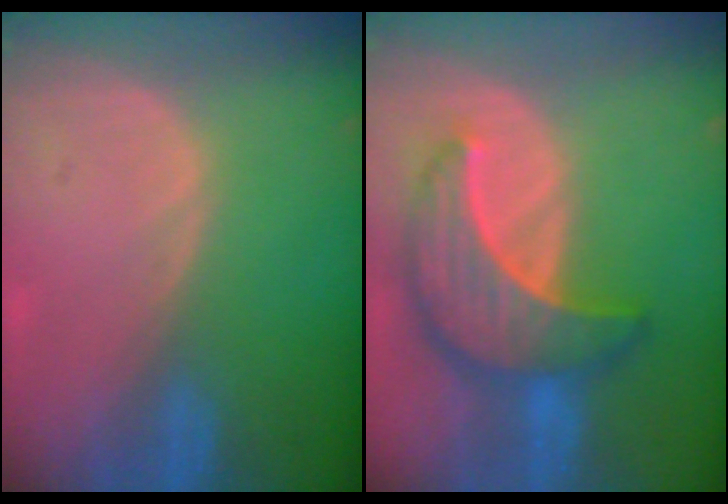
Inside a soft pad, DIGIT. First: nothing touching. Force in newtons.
{"total": 9.6, "press": 9.6, "slide": 0.8}